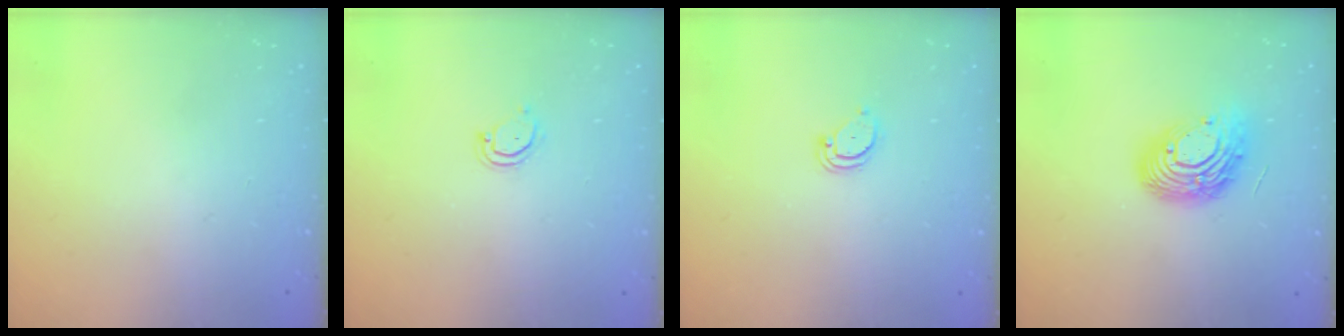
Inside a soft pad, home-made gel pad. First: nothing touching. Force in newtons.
{"total": 2.5, "press": 2.5, "slide": 0.1}
{"total": 2.1, "press": 2.1, "slide": 0.1}
{"total": 15.0, "press": 15.0, "slide": 1.2}